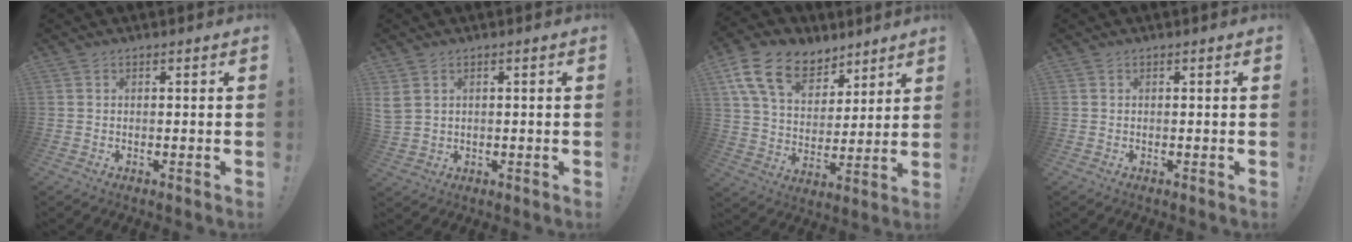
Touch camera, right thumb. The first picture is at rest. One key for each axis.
{"total": 4.1, "fx": 2.0, "fy": 3.0, "fz": 2.0, "tx": -0.040, "ty": -0.004, "tz": 0.038}
{"total": 17.1, "fx": 10.0, "fy": 10.7, "fz": 8.6, "tx": -0.158, "ty": -0.047, "tz": 0.192}
{"total": 0.0}